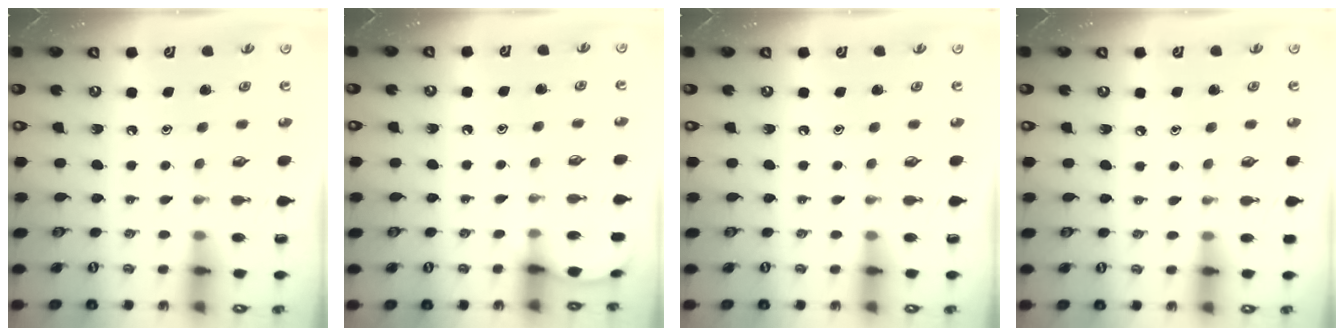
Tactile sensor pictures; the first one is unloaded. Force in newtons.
{"total": 3.9, "press": 3.9, "slide": 0.5}
{"total": 0.0}
{"total": 2.6, "press": 2.6, "slide": 0.4}